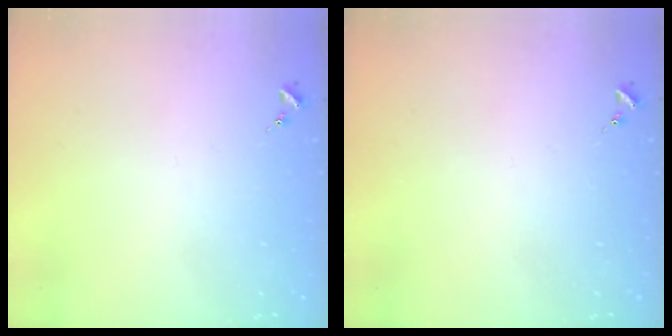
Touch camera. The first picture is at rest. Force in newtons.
{"total": 0.0}